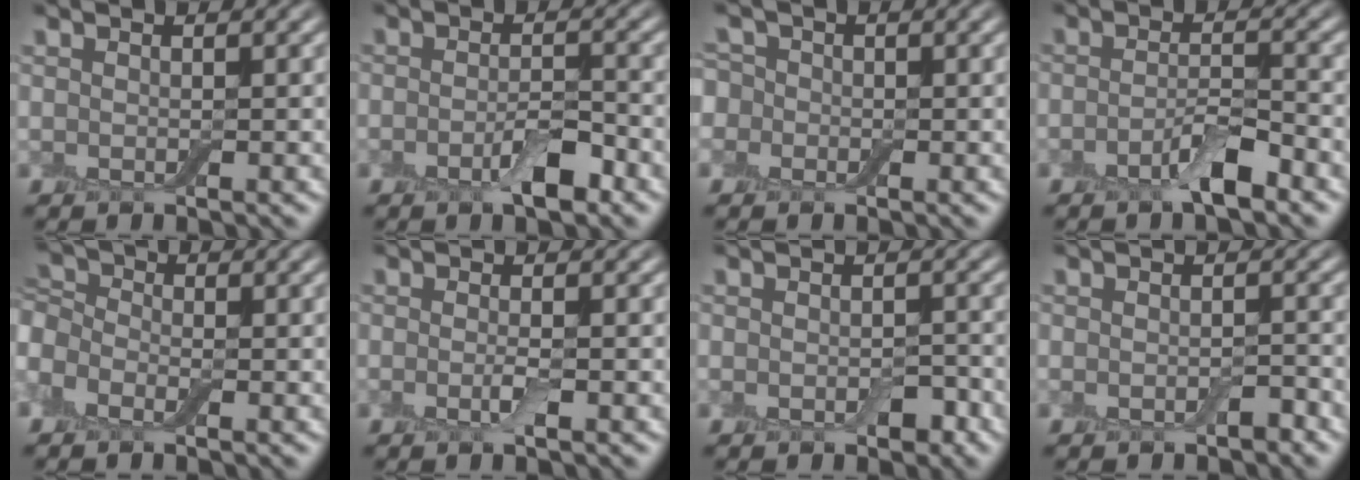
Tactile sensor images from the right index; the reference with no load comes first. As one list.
[{"total": 3.1, "force": [-1.5, 1.1, 2.4], "torque": [-0.041, 0.002, -0.029]}, {"total": 4.3, "force": [0.0, 4.0, 1.7], "torque": [-0.029, 0.030, -0.051]}, {"total": 3.2, "force": [-1.9, 0.9, 2.4], "torque": [-0.044, 0.006, -0.039]}, {"total": 3.5, "force": [-1.3, 2.5, 2.1], "torque": [-0.052, 0.004, -0.038]}, {"total": 1.4, "force": [-0.5, 0.2, 1.3], "torque": [-0.027, -0.006, -0.013]}, {"total": 1.9, "force": [-0.9, 1.2, 1.2], "torque": [-0.018, -0.003, -0.015]}, {"total": 1.4, "force": [-0.8, 0.7, 0.8], "torque": [-0.015, 0.000, -0.015]}]